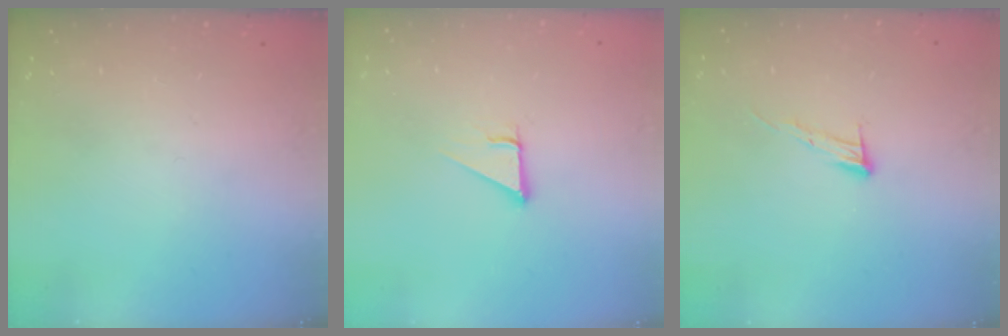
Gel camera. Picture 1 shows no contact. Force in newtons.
{"total": 3.0, "press": 3.0, "slide": 0.2}
{"total": 6.7, "press": 6.7, "slide": 0.4}